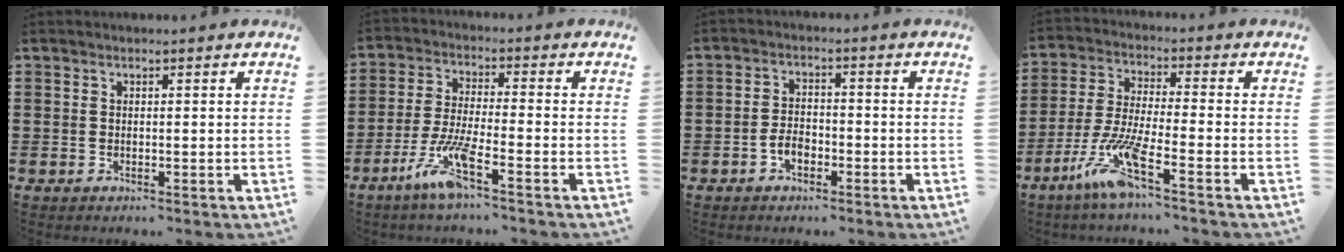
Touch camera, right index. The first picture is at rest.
{"total": 7.7, "force": [-4.8, 0.6, 6.0], "torque": [-0.144, -0.015, -0.097]}
{"total": 3.2, "force": [-1.5, 1.8, 2.1], "torque": [-0.049, -0.002, -0.031]}
{"total": 9.4, "force": [-6.0, 0.5, 7.2], "torque": [-0.178, -0.021, -0.123]}